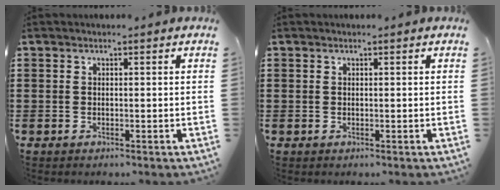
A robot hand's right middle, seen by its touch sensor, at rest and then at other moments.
{"total": 0.0}